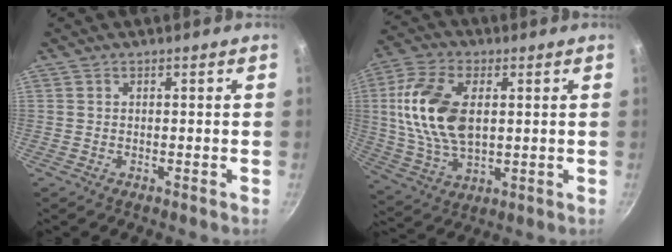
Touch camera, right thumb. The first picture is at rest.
{"total": 16.1, "force": [2.5, 9.3, 12.9], "torque": [-0.241, -0.003, 0.047]}